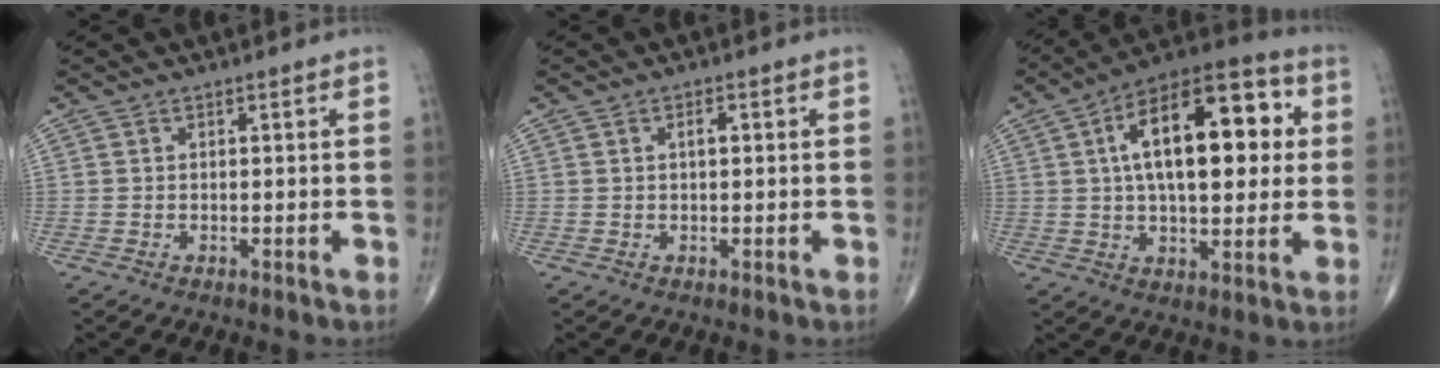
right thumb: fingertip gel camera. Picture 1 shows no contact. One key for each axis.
{"total": 1.6, "fx": 0.4, "fy": 0.7, "fz": 1.4, "tx": -0.024, "ty": 0.002, "tz": 0.005}
{"total": 22.3, "fx": 4.5, "fy": 10.5, "fz": 19.1, "tx": -0.272, "ty": 0.016, "tz": 0.058}